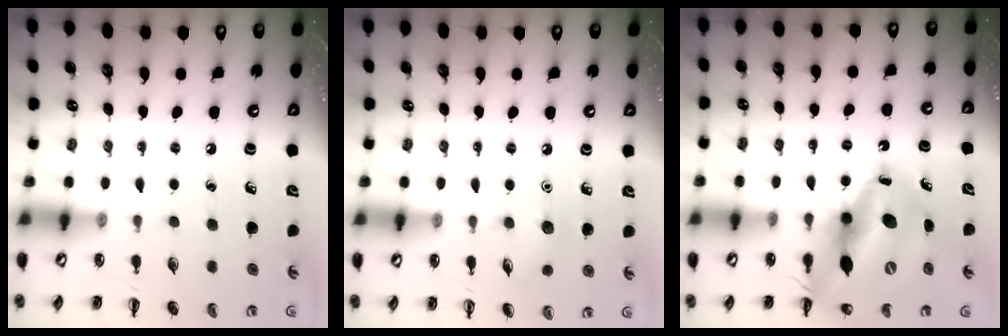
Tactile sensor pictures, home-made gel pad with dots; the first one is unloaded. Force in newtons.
{"total": 5.4, "press": 5.2, "slide": 1.5}
{"total": 17.0, "press": 16.2, "slide": 5.1}